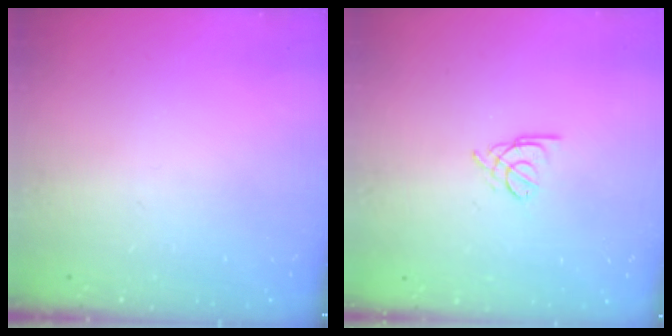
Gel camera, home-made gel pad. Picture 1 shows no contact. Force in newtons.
{"total": 2.2, "press": 2.2, "slide": 0.5}